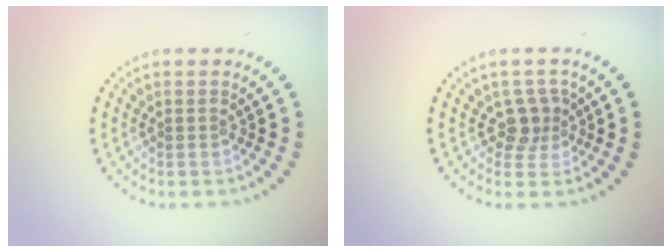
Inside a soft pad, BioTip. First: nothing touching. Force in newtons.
{"total": 2.2, "press": 1.8, "slide": 1.3}